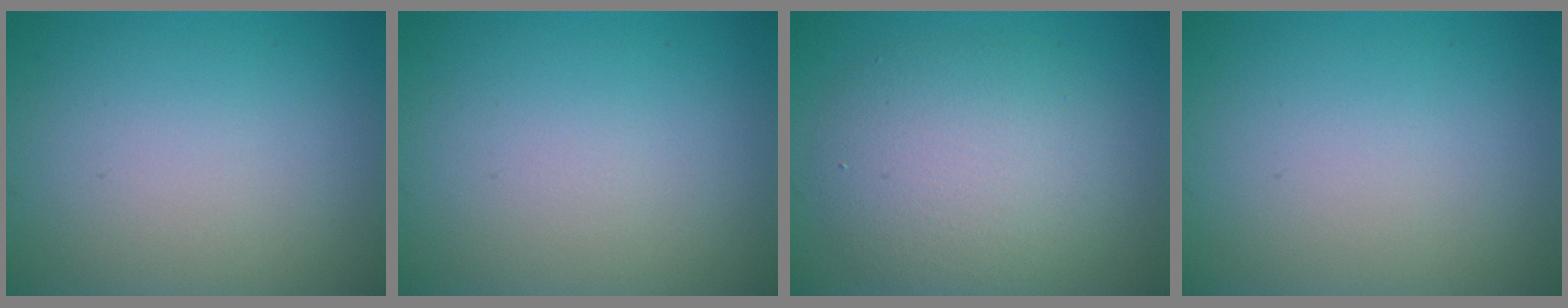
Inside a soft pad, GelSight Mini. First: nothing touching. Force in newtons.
{"total": 0.0}
{"total": 5.9, "press": 5.9, "slide": 0.4}
{"total": 0.0}